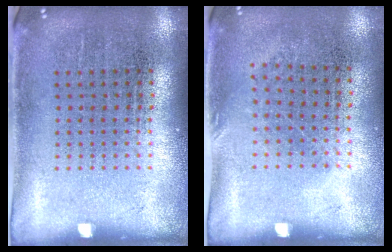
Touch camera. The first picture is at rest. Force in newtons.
{"total": 0.8, "press": 0.6, "slide": 0.5}